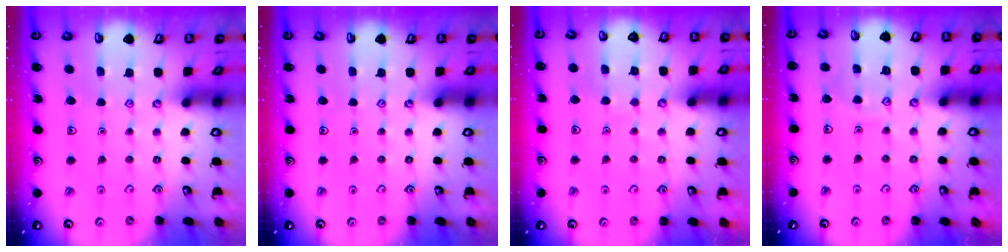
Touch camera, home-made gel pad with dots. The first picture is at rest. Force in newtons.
{"total": 0.0}
{"total": 2.3, "press": 2.3, "slide": 0.1}
{"total": 4.0, "press": 4.0, "slide": 0.4}